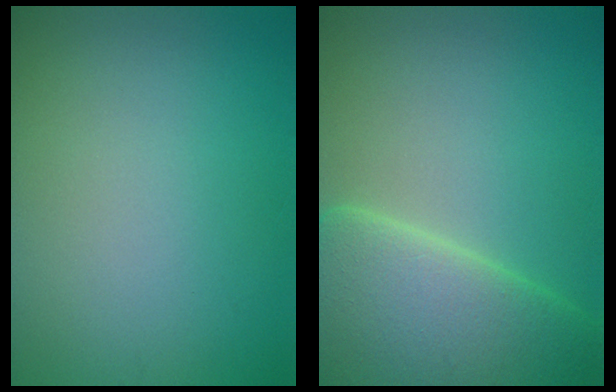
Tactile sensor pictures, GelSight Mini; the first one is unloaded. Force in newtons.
{"total": 10.0, "press": 9.9, "slide": 0.6}